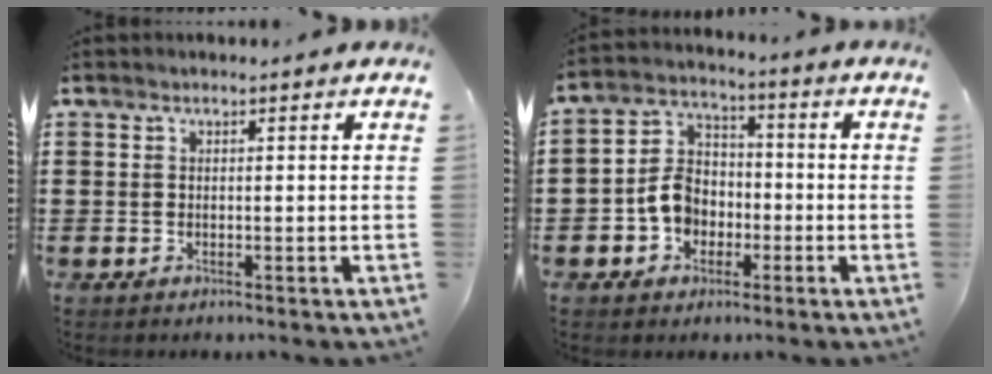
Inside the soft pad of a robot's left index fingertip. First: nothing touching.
{"total": 6.8, "force": [-2.3, 5.5, 3.3], "torque": [-0.089, 0.015, -0.048]}